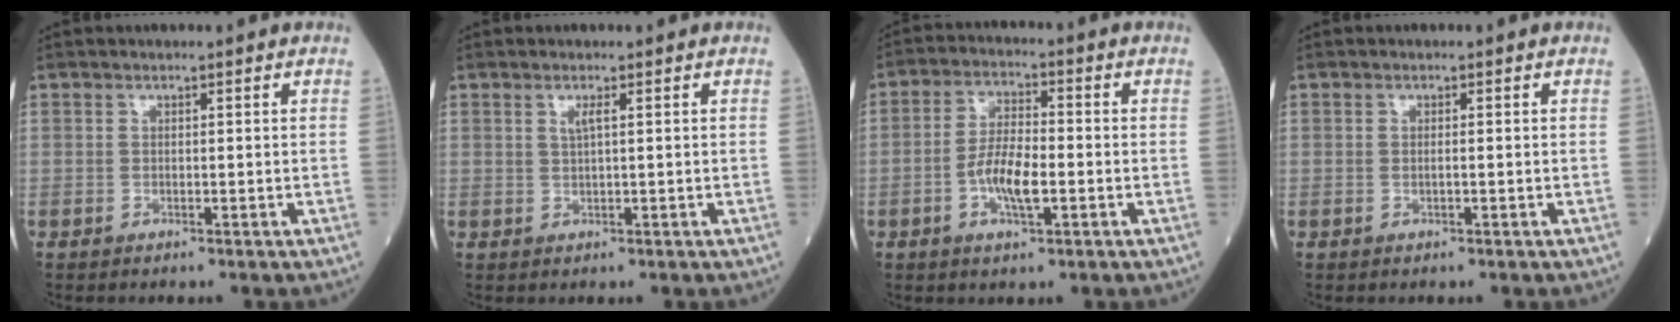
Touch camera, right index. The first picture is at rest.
{"total": 1.2, "force": [0.5, -0.1, 1.1], "torque": [-0.030, -0.001, 0.009]}
{"total": 6.7, "force": [-1.9, 1.8, 6.2], "torque": [-0.129, 0.002, -0.037]}
{"total": 0.5, "force": [-0.1, 0.0, 0.5], "torque": [-0.016, -0.001, -0.001]}